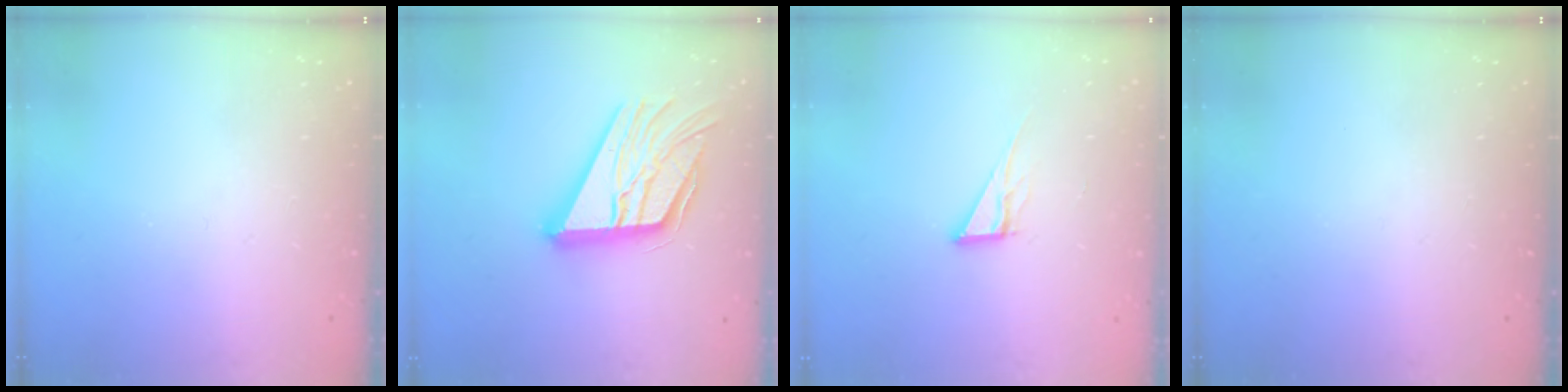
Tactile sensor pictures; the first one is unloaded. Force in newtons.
{"total": 21.6, "press": 21.5, "slide": 2.3}
{"total": 6.1, "press": 6.1, "slide": 0.3}
{"total": 0.0}